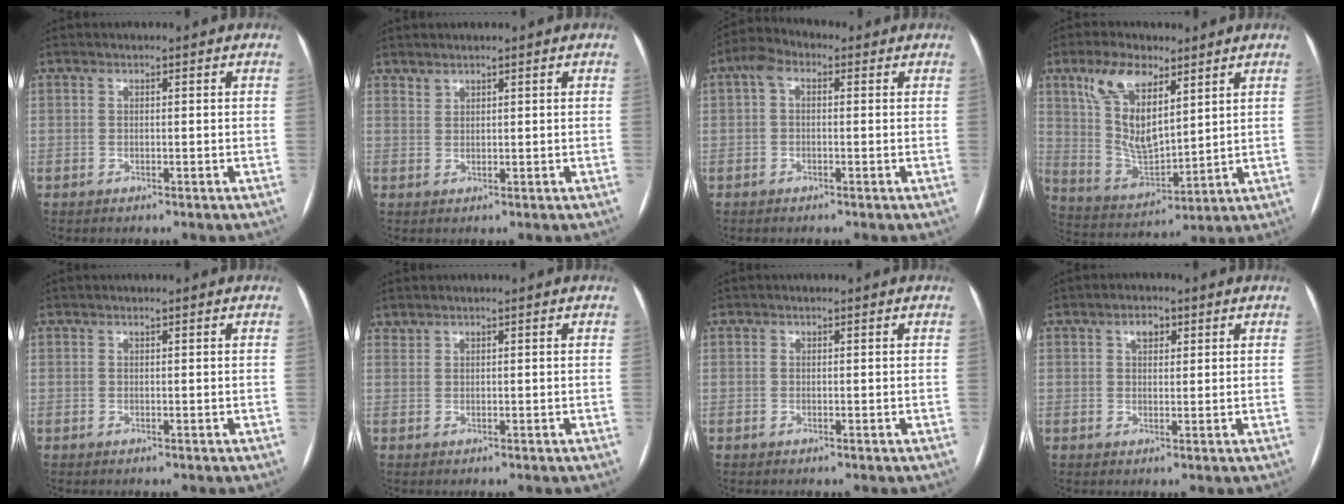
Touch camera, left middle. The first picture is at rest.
{"total": 1.1, "force": [1.0, 0.2, 0.1], "torque": [-0.003, 0.001, 0.022]}
{"total": 4.1, "force": [1.0, 2.1, 3.4], "torque": [-0.066, 0.027, 0.007]}
{"total": 12.0, "force": [6.3, 4.6, 9.2], "torque": [-0.189, 0.007, 0.128]}
{"total": 0.0}
{"total": 0.6, "force": [0.6, 0.0, 0.0], "torque": [-0.006, 0.007, 0.016]}
{"total": 0.0}
{"total": 2.6, "force": [1.3, 1.6, 1.6], "torque": [-0.028, 0.009, 0.021]}